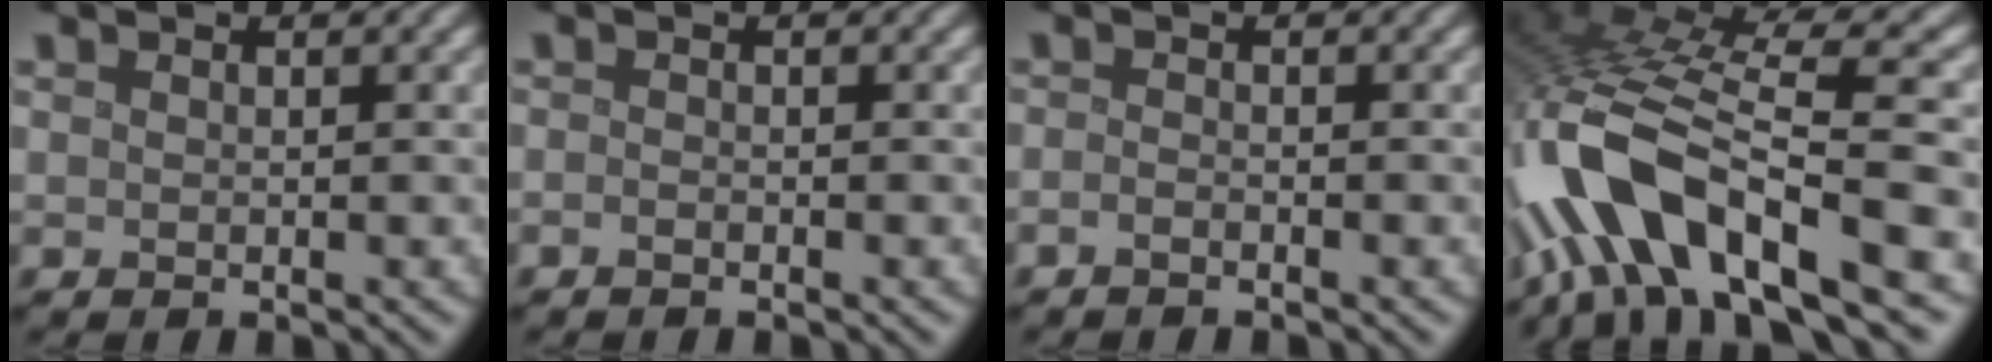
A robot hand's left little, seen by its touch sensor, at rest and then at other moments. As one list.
[{"total": 0.6, "force": [-0.6, -0.1, 0.1], "torque": [0.000, -0.001, -0.014]}, {"total": 0.9, "force": [-0.9, -0.1, 0.2], "torque": [-0.005, 0.002, -0.018]}, {"total": 12.1, "force": [-5.2, 3.7, 10.2], "torque": [-0.198, 0.018, -0.097]}]